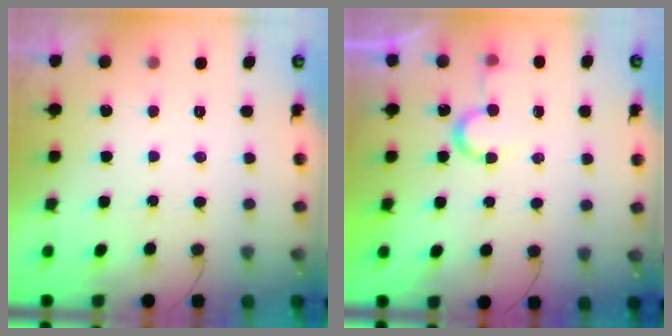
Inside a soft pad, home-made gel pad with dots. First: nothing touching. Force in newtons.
{"total": 6.4, "press": 6.3, "slide": 0.6}